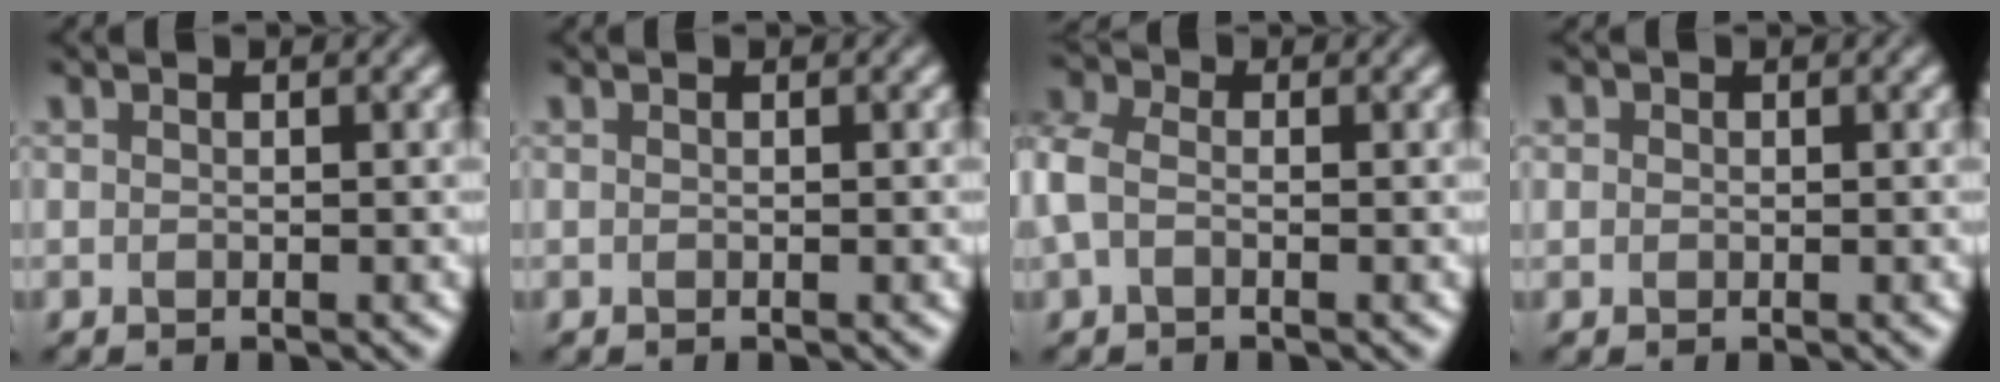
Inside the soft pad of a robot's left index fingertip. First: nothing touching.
{"total": 0.0}
{"total": 3.2, "force": [-0.3, 2.3, 2.1], "torque": [-0.064, 0.006, -0.019]}
{"total": 0.8, "force": [0.2, 0.8, 0.2], "torque": [0.003, -0.001, -0.002]}